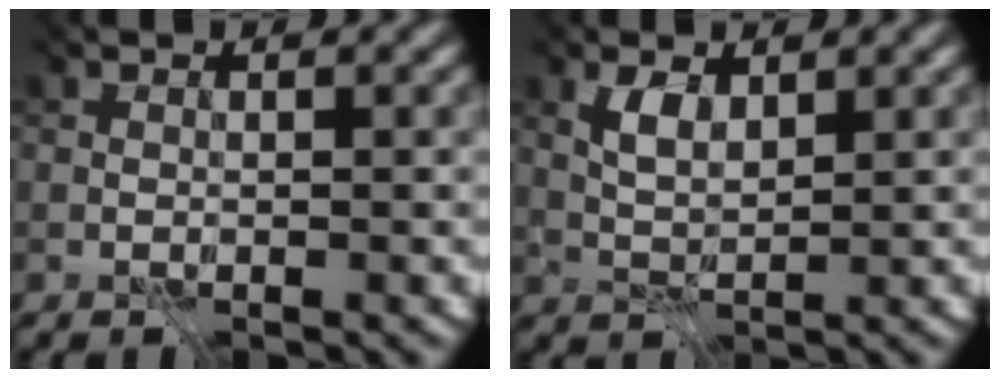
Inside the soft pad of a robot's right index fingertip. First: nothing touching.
{"total": 1.1, "force": [-0.5, 0.1, 0.9], "torque": [-0.031, -0.013, 0.015]}